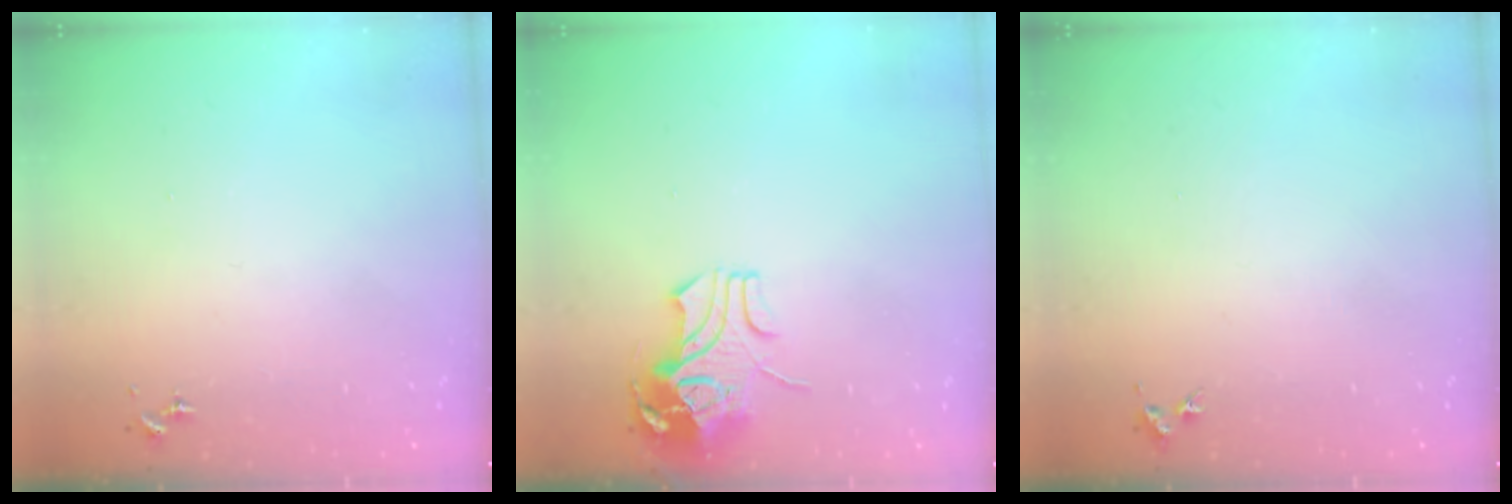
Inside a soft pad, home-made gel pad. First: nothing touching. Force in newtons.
{"total": 9.2, "press": 9.1, "slide": 1.2}
{"total": 4.3, "press": 4.3, "slide": 0.6}